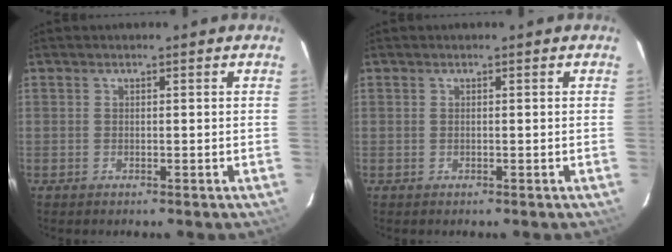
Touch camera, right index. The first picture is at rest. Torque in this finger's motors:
{"motor_torque": [0.00, 0.00, 0.01, 0.00]}